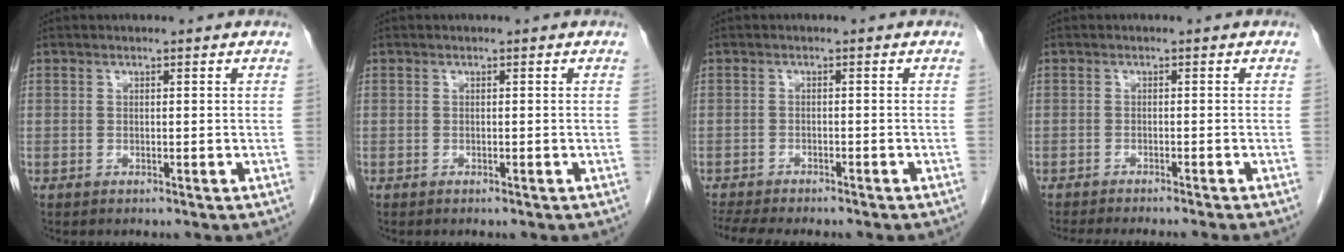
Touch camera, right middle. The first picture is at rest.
{"total": 0.0}
{"total": 8.9, "force": [-7.7, 1.7, 4.0], "torque": [-0.058, 0.001, -0.111]}
{"total": 9.0, "force": [-8.1, -0.3, 3.9], "torque": [-0.028, -0.020, -0.112]}